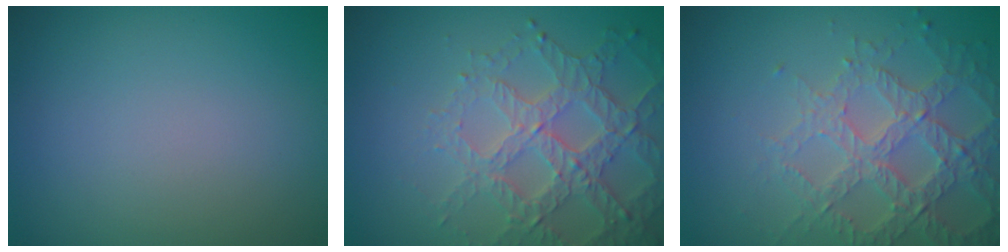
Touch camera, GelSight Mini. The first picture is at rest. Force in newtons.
{"total": 4.7, "press": 4.1, "slide": 2.3}
{"total": 4.4, "press": 4.1, "slide": 1.6}